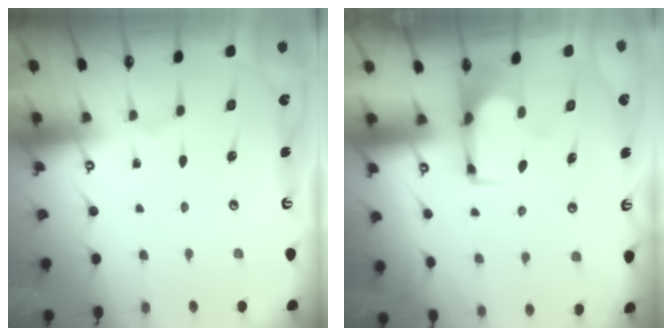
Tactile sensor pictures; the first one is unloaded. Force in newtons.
{"total": 1.1, "press": 1.1, "slide": 0.1}